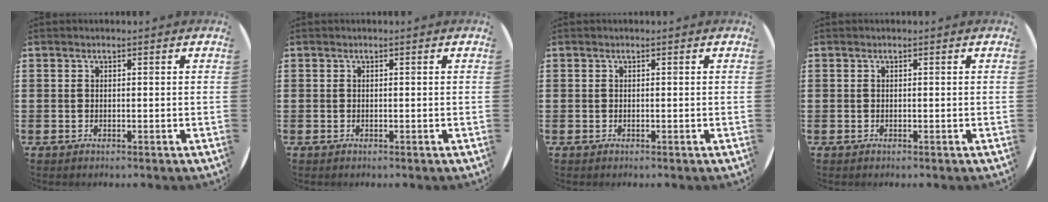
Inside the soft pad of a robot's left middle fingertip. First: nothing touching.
{"total": 0.0}
{"total": 0.0}
{"total": 0.0}